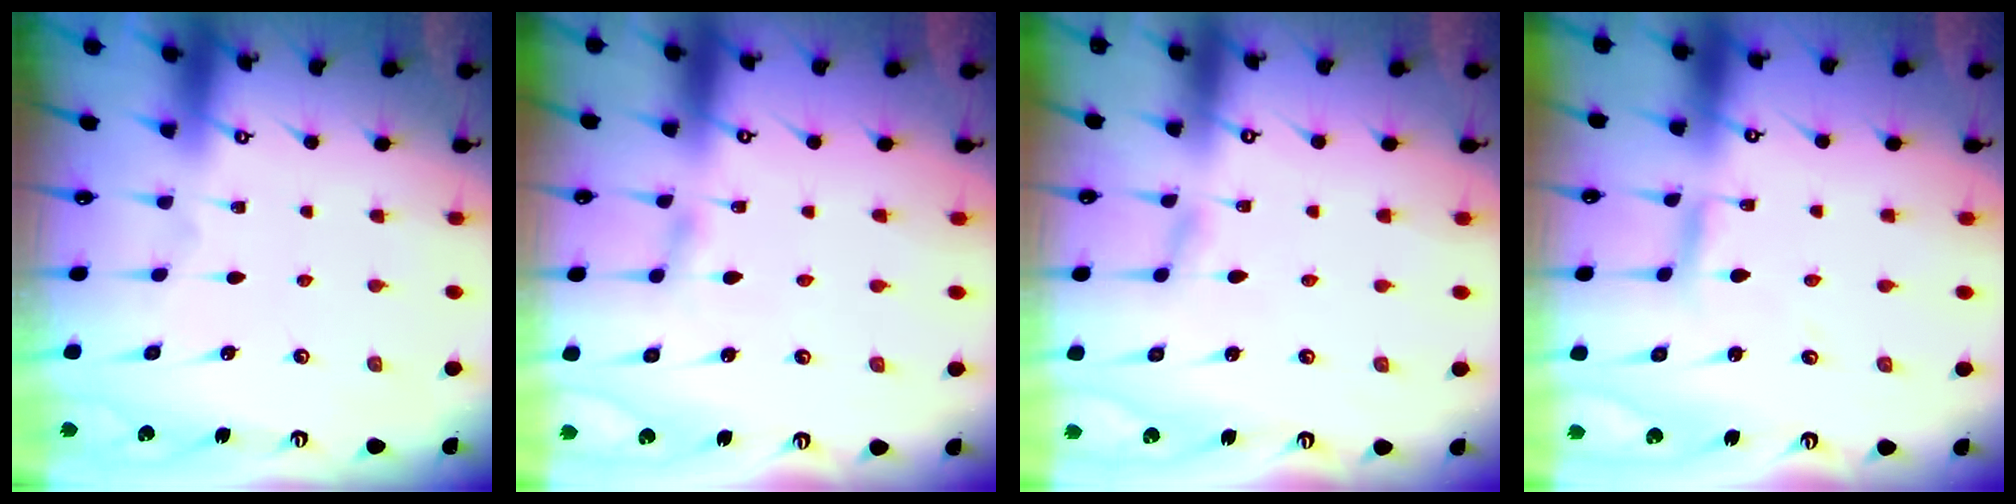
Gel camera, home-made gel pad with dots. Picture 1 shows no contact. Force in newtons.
{"total": 3.3, "press": 3.3, "slide": 0.4}
{"total": 2.1, "press": 2.0, "slide": 0.2}
{"total": 2.9, "press": 2.9, "slide": 0.1}